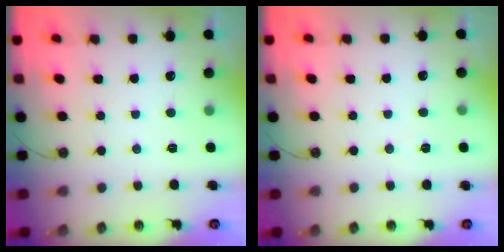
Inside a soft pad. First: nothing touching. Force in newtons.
{"total": 5.1, "press": 2.7, "slide": 4.3}